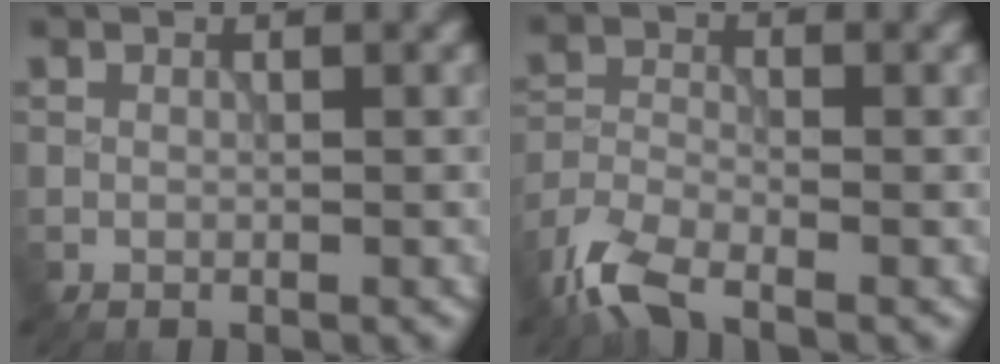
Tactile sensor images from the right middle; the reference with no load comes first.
{"total": 5.1, "force": [-4.0, 1.6, 2.8], "torque": [-0.062, -0.009, -0.093]}